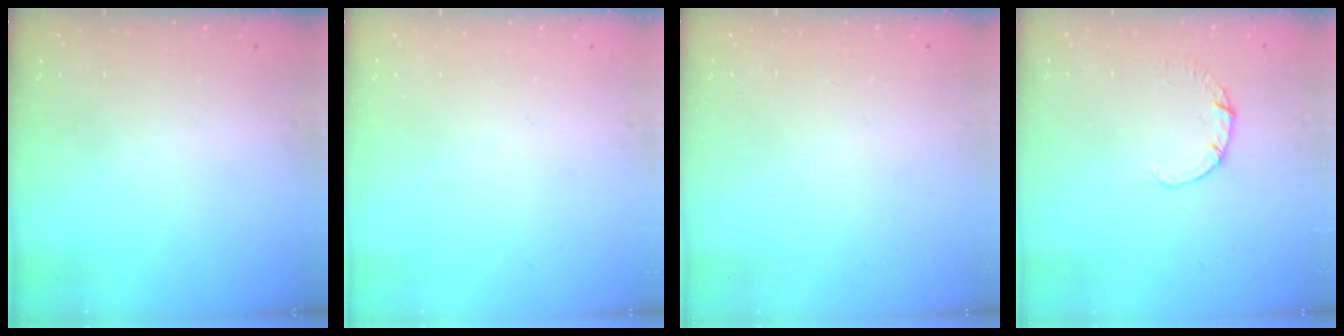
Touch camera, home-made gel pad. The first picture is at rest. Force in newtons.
{"total": 0.0}
{"total": 2.5, "press": 2.5, "slide": 0.2}
{"total": 1.9, "press": 1.9, "slide": 0.3}